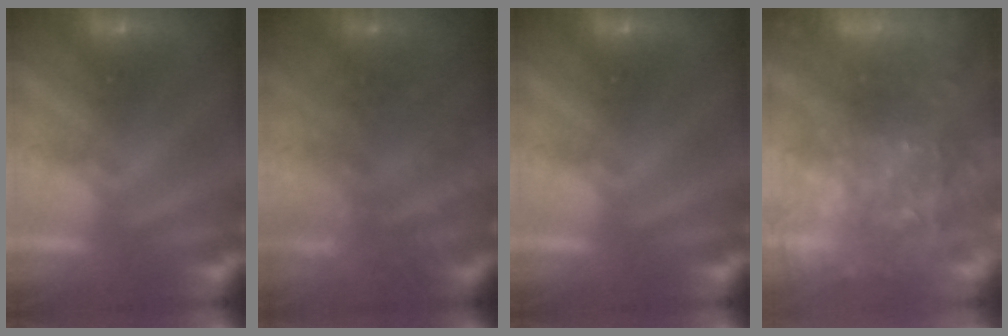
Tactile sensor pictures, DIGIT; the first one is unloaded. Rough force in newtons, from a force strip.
{"total": 8.7}
{"total": 0.0}
{"total": 7.6}